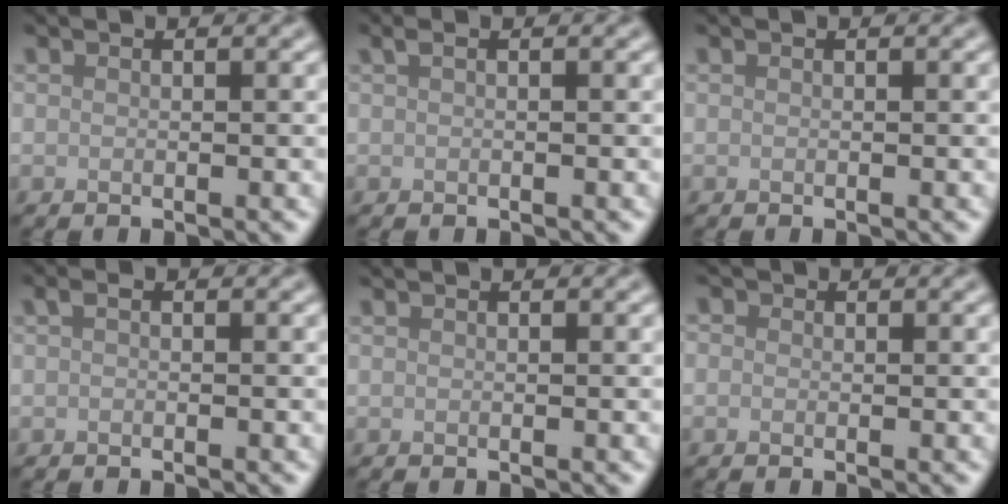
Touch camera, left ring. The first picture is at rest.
{"total": 0.7, "force": [0.3, 0.1, 0.6], "torque": [-0.013, 0.009, 0.005]}
{"total": 0.0}
{"total": 0.6, "force": [0.0, 0.3, 0.6], "torque": [-0.013, 0.002, 0.000]}
{"total": 0.0}
{"total": 0.8, "force": [0.1, 0.7, 0.2], "torque": [-0.001, -0.005, -0.005]}